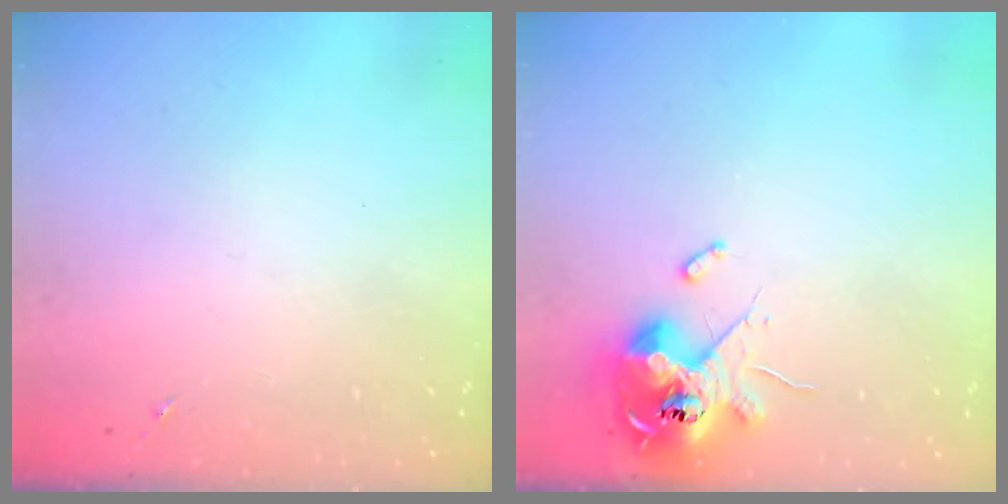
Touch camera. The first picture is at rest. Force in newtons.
{"total": 12.0, "press": 11.8, "slide": 1.9}